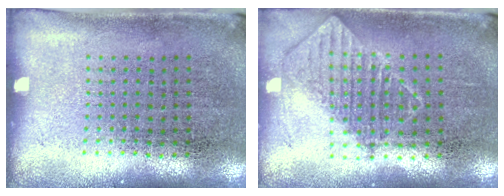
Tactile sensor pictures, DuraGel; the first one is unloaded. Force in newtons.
{"total": 0.8, "press": 0.8, "slide": 0.0}